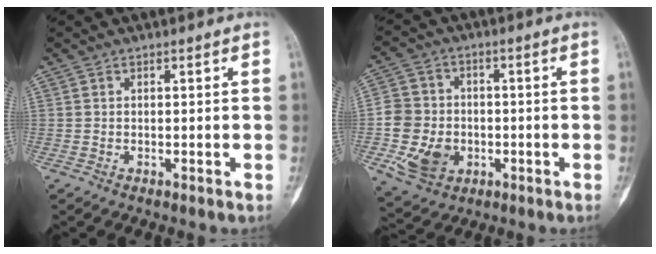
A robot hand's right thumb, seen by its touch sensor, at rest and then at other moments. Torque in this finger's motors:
{"motor_torque": [0.02, 0.07, 0.57, -0.44, 0.02]}